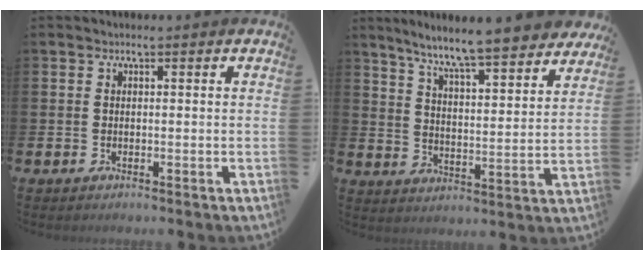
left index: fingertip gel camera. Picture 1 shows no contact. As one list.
[{"total": 8.6, "force": [8.0, 0.4, 3.3], "torque": [-0.089, -0.056, 0.136]}]